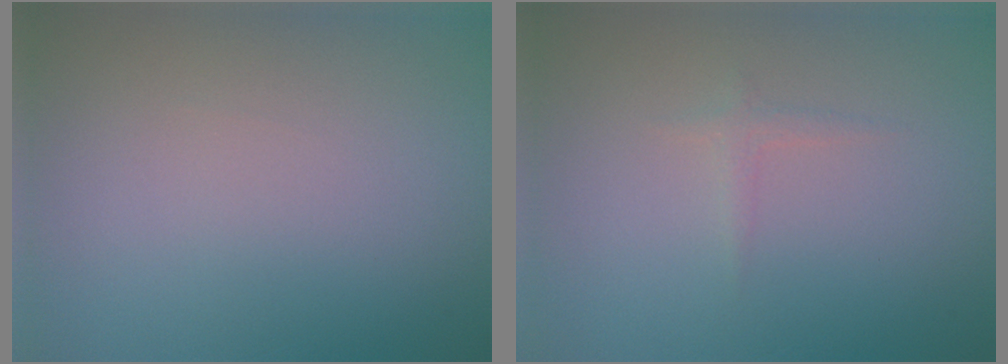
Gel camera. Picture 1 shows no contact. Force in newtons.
{"total": 0.7, "press": 0.7, "slide": 0.0}